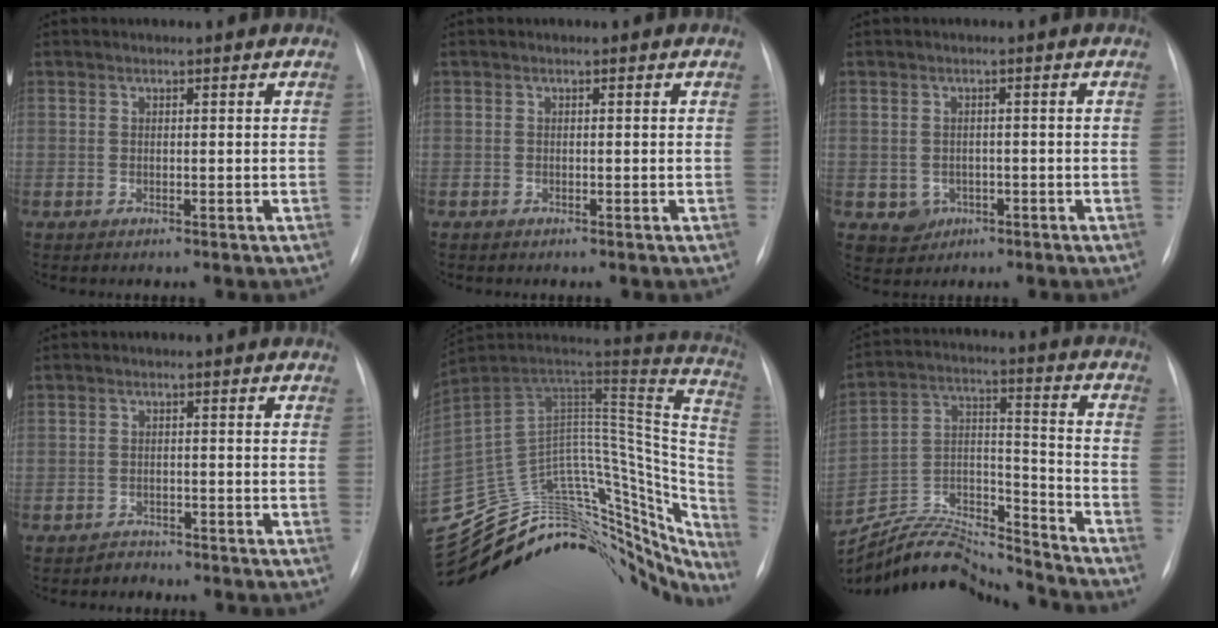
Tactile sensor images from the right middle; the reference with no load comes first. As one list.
[{"total": 0.0}, {"total": 3.3, "force": [-1.1, 3.0, 0.8], "torque": [-0.008, 0.005, -0.007]}, {"total": 1.7, "force": [-1.4, 0.6, -0.6], "torque": [0.011, -0.001, -0.025]}, {"total": 41.3, "force": [-33.1, 17.5, 17.5], "torque": [-0.227, 0.032, -0.410]}, {"total": 18.8, "force": [-18.5, 2.0, 3.3], "torque": [-0.068, 0.037, -0.307]}]